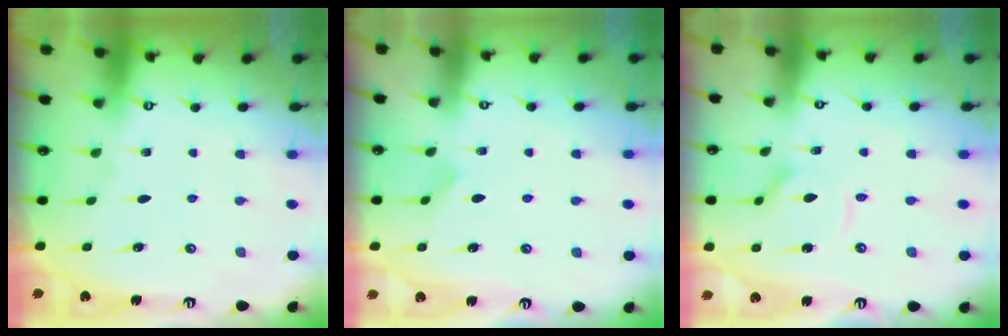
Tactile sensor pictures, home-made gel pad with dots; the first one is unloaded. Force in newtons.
{"total": 4.3, "press": 4.2, "slide": 0.3}
{"total": 5.5, "press": 5.5, "slide": 0.7}